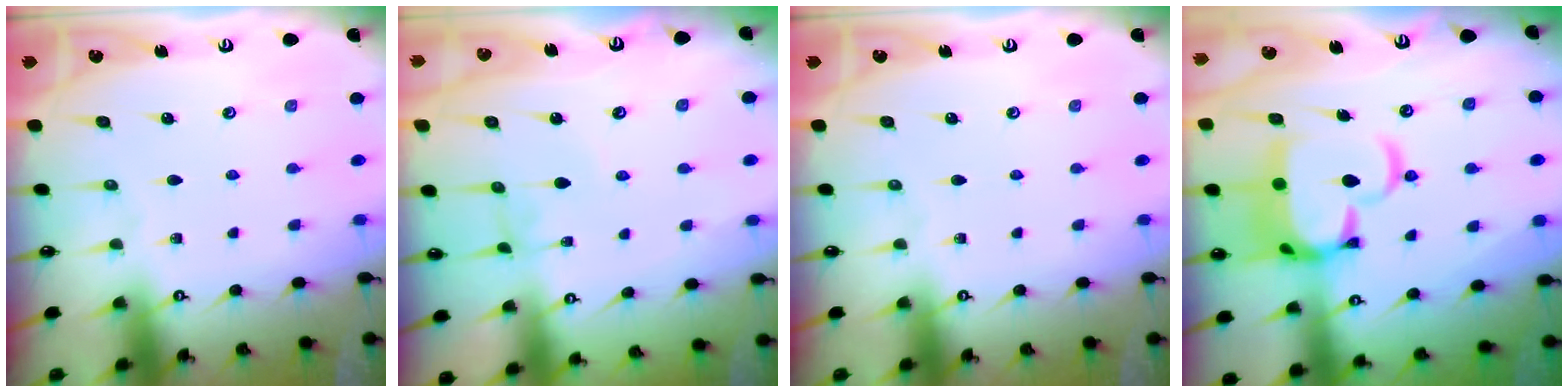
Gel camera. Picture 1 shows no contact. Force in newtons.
{"total": 3.6, "press": 3.6, "slide": 0.1}
{"total": 0.0}
{"total": 12.6, "press": 12.5, "slide": 1.8}